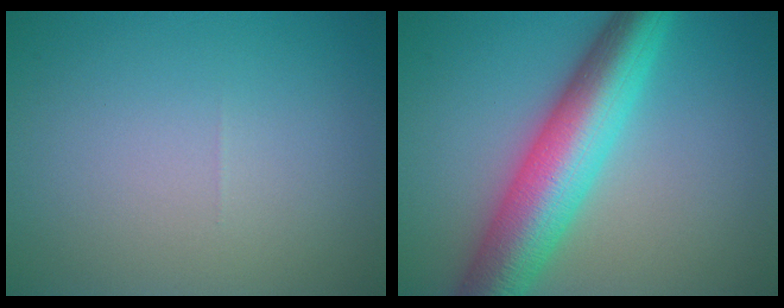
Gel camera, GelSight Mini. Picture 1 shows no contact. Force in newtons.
{"total": 9.6, "press": 9.6, "slide": 0.2}